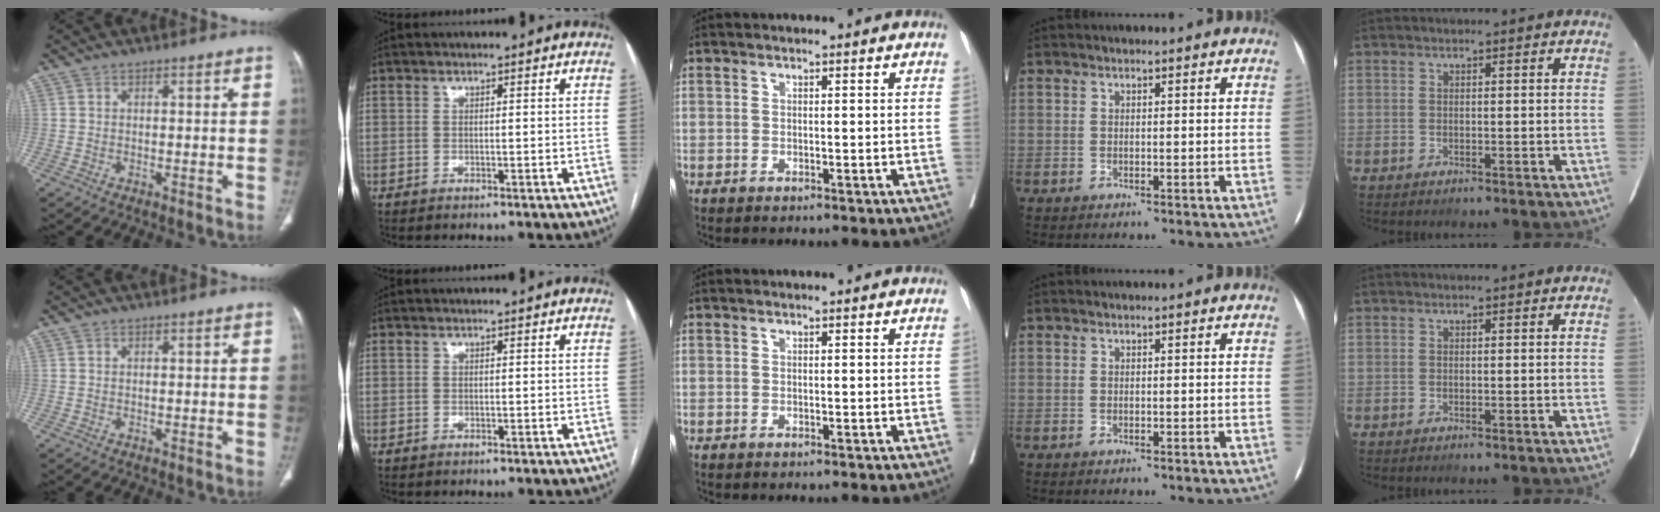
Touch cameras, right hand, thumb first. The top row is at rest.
{}